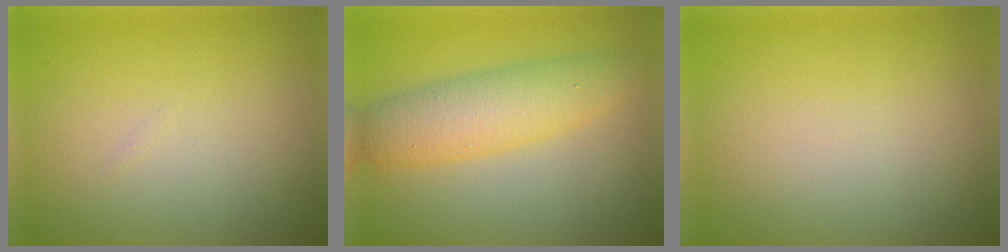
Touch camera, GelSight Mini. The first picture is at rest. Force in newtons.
{"total": 5.1, "press": 5.0, "slide": 0.2}
{"total": 0.0}